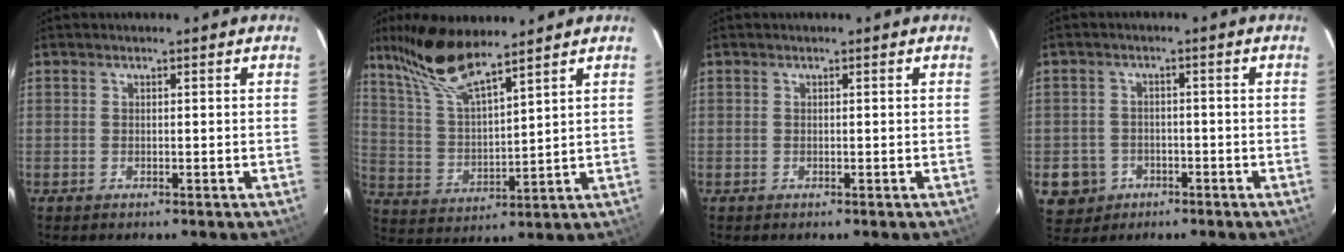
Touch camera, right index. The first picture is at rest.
{"total": 12.7, "force": [10.1, 2.0, 7.4], "torque": [-0.146, 0.010, 0.207]}
{"total": 0.0}
{"total": 6.4, "force": [-2.6, 5.7, 1.3], "torque": [-0.047, 0.014, -0.030]}